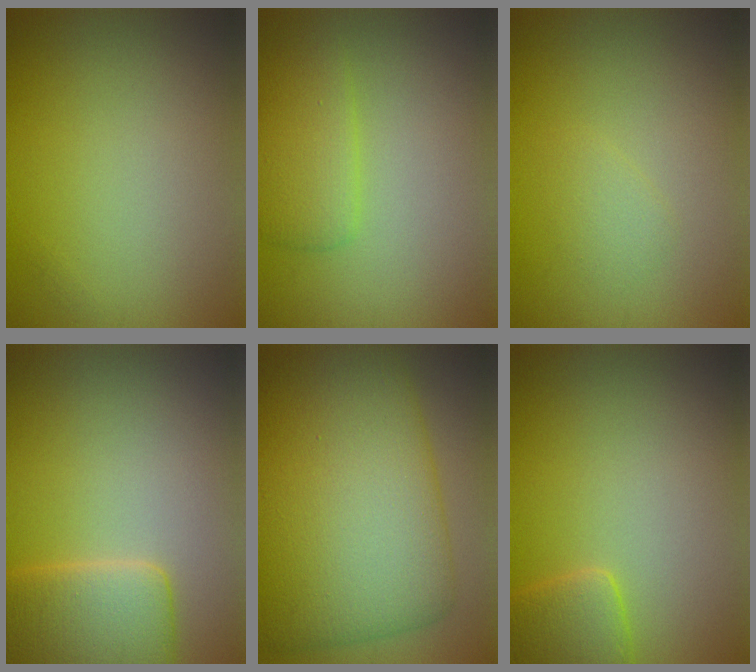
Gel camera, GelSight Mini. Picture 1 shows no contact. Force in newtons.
{"total": 2.8, "press": 2.8, "slide": 0.2}
{"total": 1.1, "press": 1.1, "slide": 0.1}
{"total": 5.5, "press": 5.5, "slide": 0.4}
{"total": 13.2, "press": 13.2, "slide": 0.3}
{"total": 2.8, "press": 2.8, "slide": 0.2}